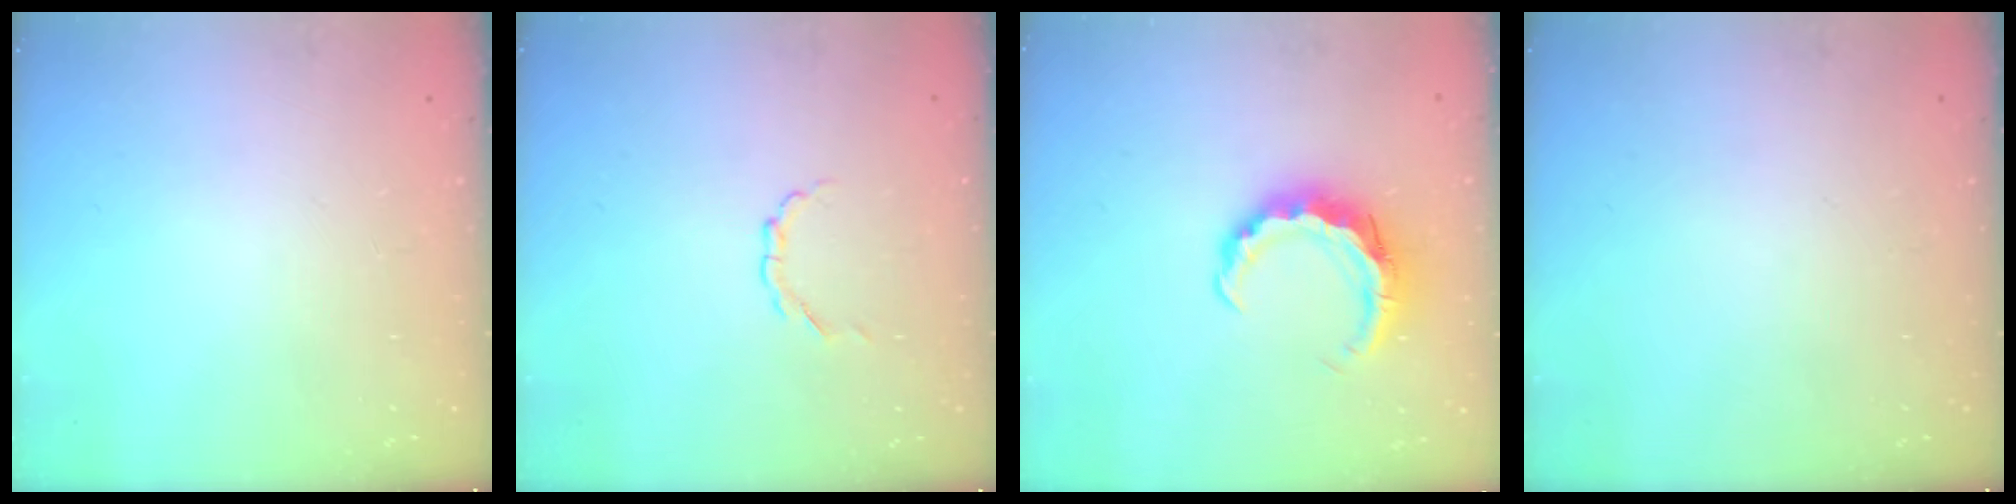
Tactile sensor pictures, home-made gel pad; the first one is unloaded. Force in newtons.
{"total": 1.7, "press": 1.7, "slide": 0.1}
{"total": 8.4, "press": 8.4, "slide": 1.0}
{"total": 0.0}